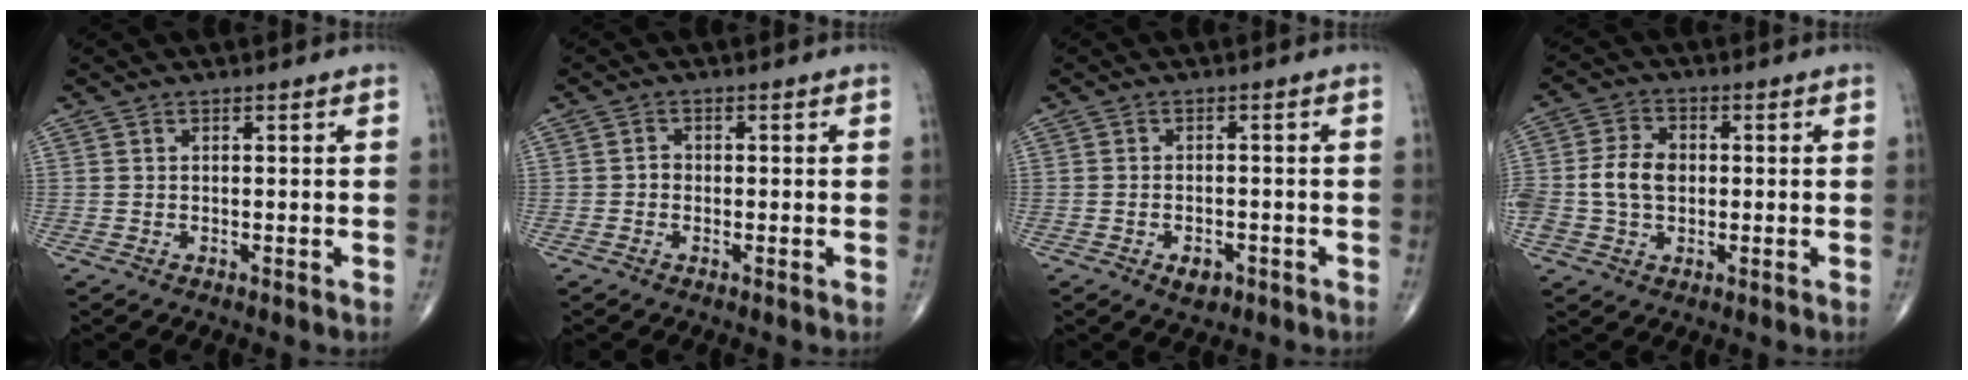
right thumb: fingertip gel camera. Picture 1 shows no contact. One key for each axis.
{"total": 1.2, "fx": -0.4, "fy": 1.0, "fz": 0.6, "tx": 0.000, "ty": 0.005, "tz": -0.010}
{"total": 3.3, "fx": -1.7, "fy": 2.0, "fz": 2.0, "tx": -0.023, "ty": 0.005, "tz": -0.021}
{"total": 7.7, "fx": -0.3, "fy": 5.7, "fz": 5.3, "tx": -0.097, "ty": 0.013, "tz": -0.008}